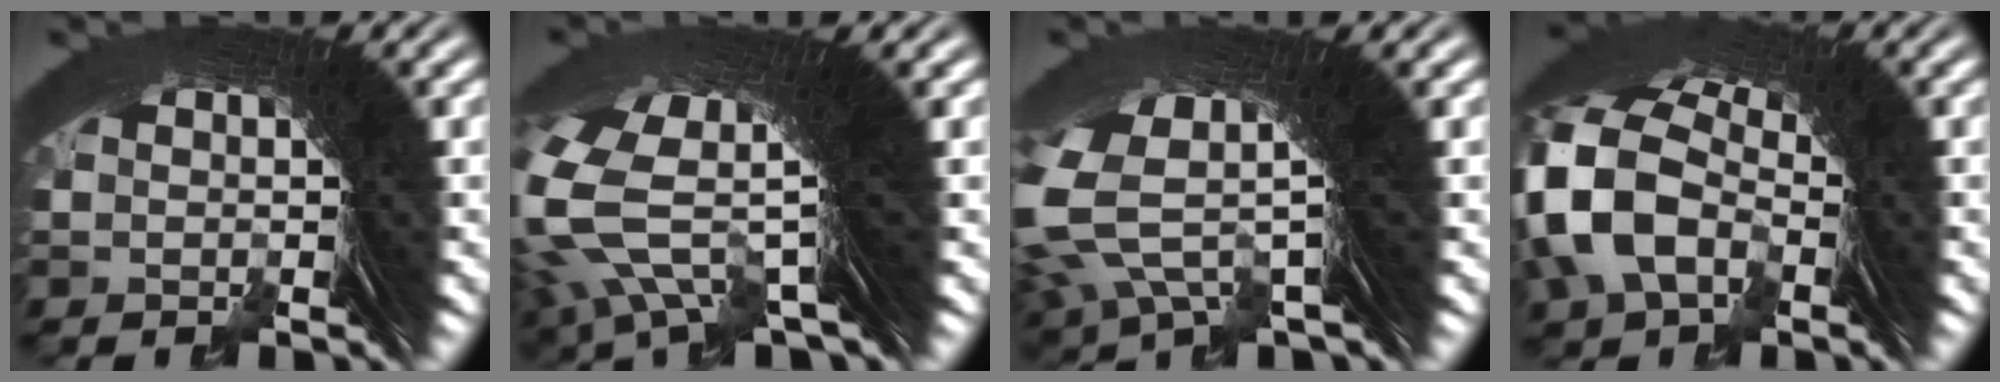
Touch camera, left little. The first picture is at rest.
{"total": 11.9, "force": [3.0, 6.0, 9.9], "torque": [-0.213, -0.007, 0.049]}
{"total": 8.5, "force": [2.3, 4.4, 6.9], "torque": [-0.168, -0.015, 0.045]}
{"total": 8.2, "force": [1.3, 6.3, 5.2], "torque": [-0.128, 0.011, 0.012]}